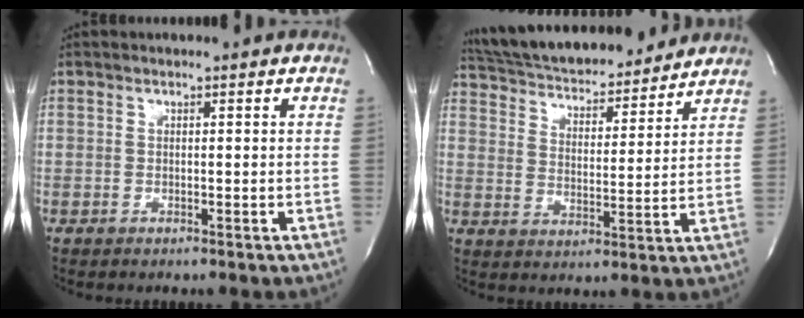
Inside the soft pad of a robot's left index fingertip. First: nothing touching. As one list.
[{"total": 18.7, "force": [17.1, 3.9, 6.4], "torque": [-0.121, 0.015, 0.264]}]